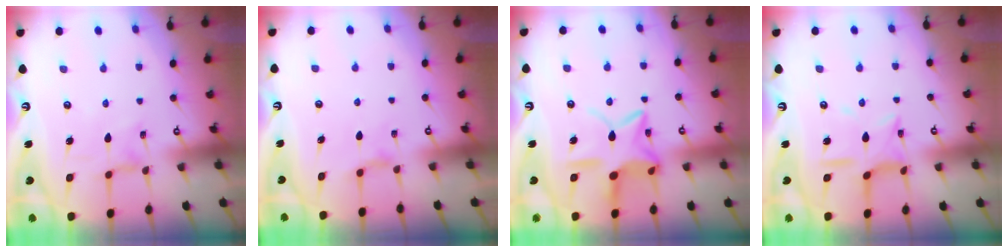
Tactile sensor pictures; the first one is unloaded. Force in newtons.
{"total": 3.7, "press": 3.7, "slide": 0.5}
{"total": 13.8, "press": 13.7, "slide": 1.0}
{"total": 10.2, "press": 10.1, "slide": 0.7}